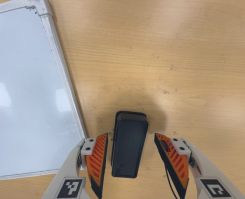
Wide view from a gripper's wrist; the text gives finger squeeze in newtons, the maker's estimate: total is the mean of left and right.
{"total": 0.0}